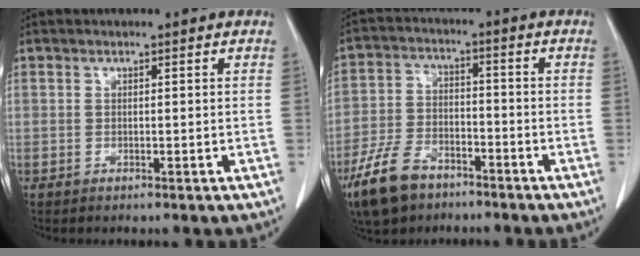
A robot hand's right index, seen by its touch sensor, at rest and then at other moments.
{"total": 10.1, "force": [-6.8, 5.3, 5.2], "torque": [-0.116, -0.003, -0.126]}